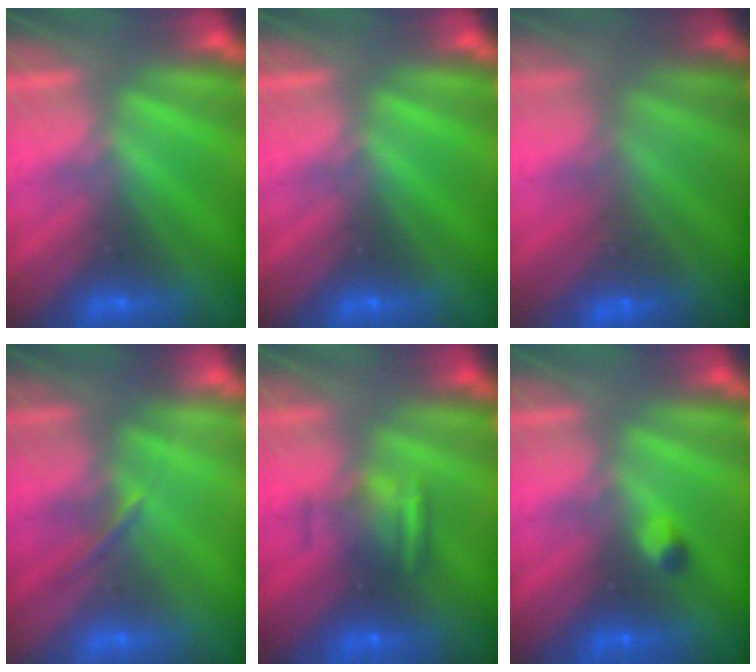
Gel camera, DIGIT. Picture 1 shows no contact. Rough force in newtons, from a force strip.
{"total": 0.0}
{"total": 2.5}
{"total": 1.4}
{"total": 5.9}
{"total": 2.4}